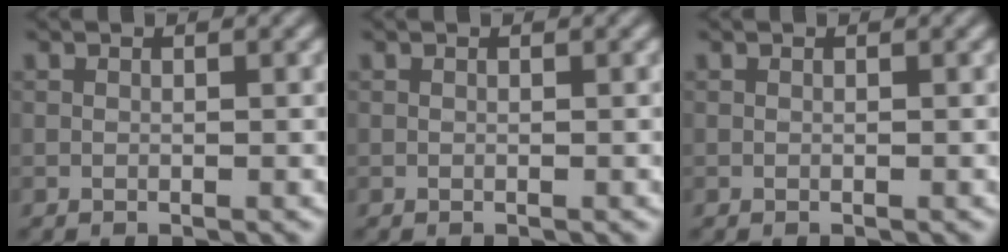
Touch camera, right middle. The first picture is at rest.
{"total": 0.0}
{"total": 0.0}